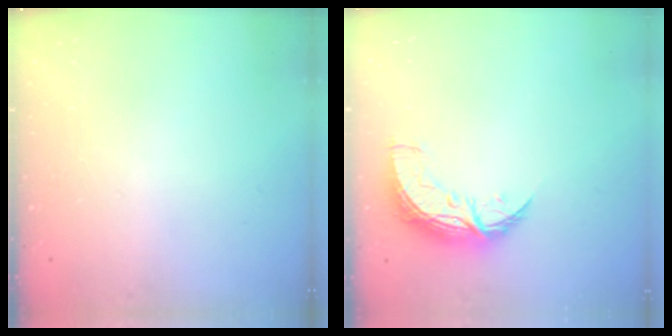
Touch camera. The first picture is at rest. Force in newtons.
{"total": 8.9, "press": 8.9, "slide": 0.6}